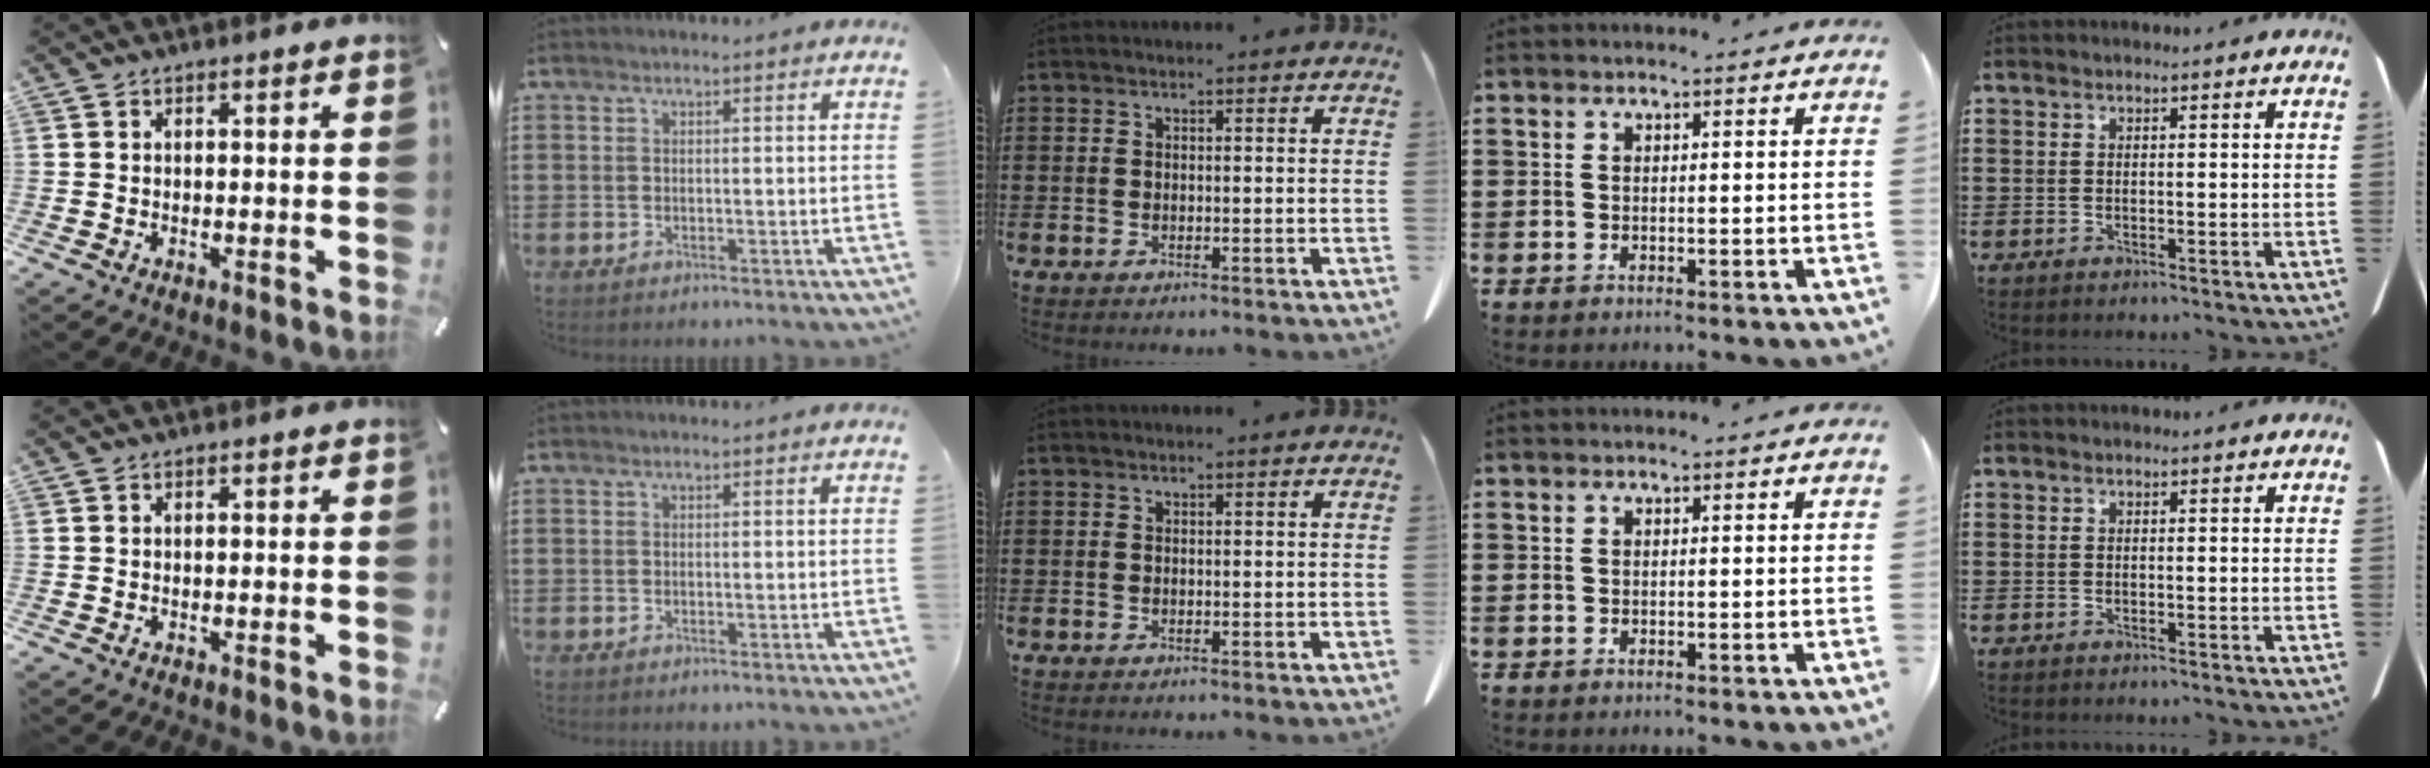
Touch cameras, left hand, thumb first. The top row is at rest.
{}